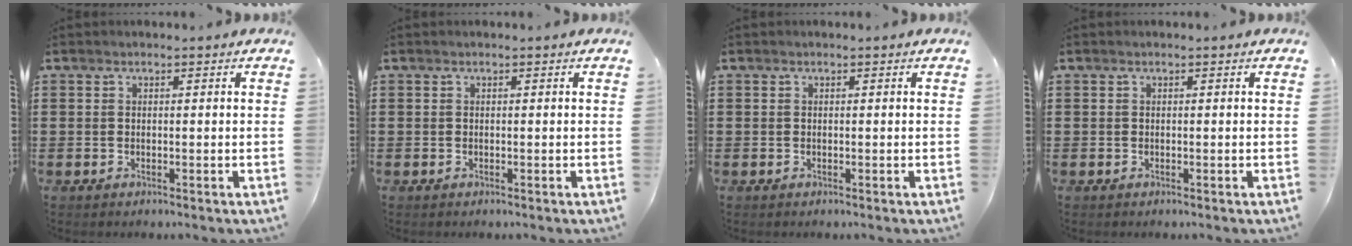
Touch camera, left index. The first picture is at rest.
{"total": 0.0}
{"total": 0.0}
{"total": 0.0}